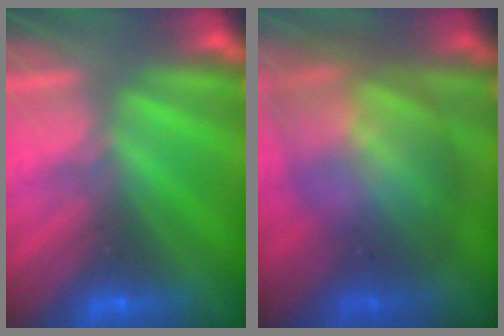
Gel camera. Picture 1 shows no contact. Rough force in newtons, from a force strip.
{"total": 7.7}